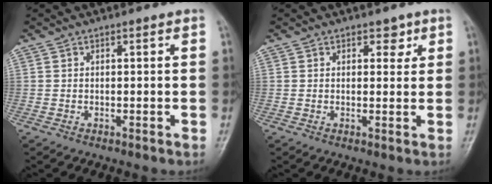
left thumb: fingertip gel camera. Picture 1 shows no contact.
{"total": 2.4, "force": [1.4, 1.5, 1.2], "torque": [0.003, -0.006, 0.016]}